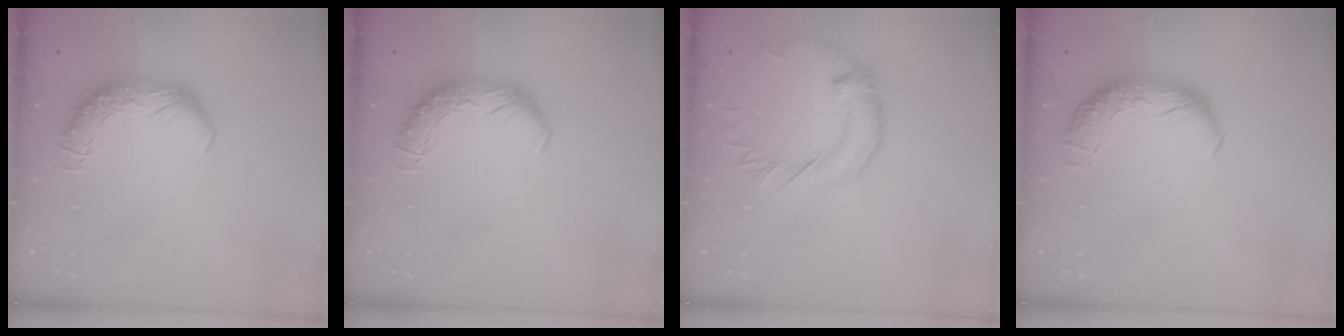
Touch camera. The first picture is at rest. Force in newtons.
{"total": 0.0}
{"total": 1.1, "press": 0.1, "slide": 1.1}
{"total": 2.4, "press": 1.0, "slide": 2.2}